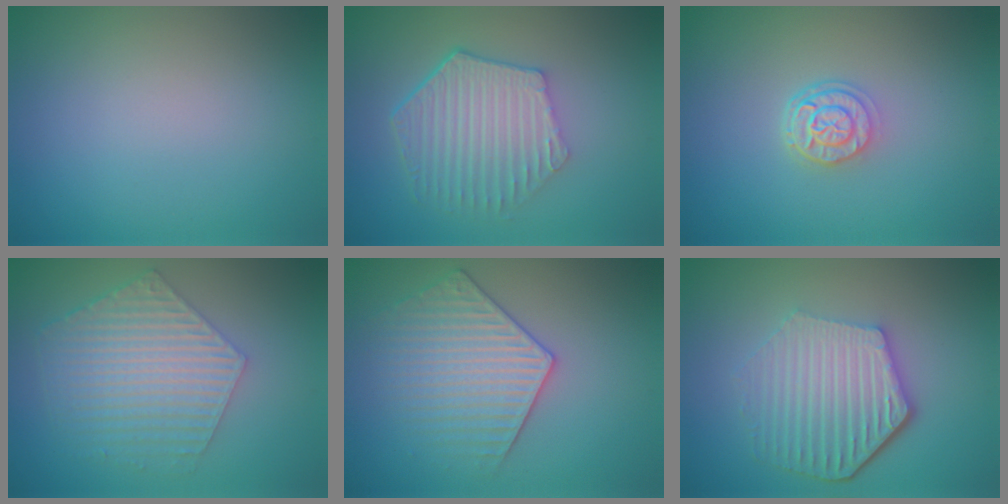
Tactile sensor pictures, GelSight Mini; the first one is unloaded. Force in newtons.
{"total": 5.8, "press": 4.3, "slide": 3.8}
{"total": 2.9, "press": 2.3, "slide": 1.8}
{"total": 5.9, "press": 4.3, "slide": 4.0}
{"total": 3.6, "press": 3.6, "slide": 0.1}
{"total": 6.0, "press": 4.5, "slide": 3.9}